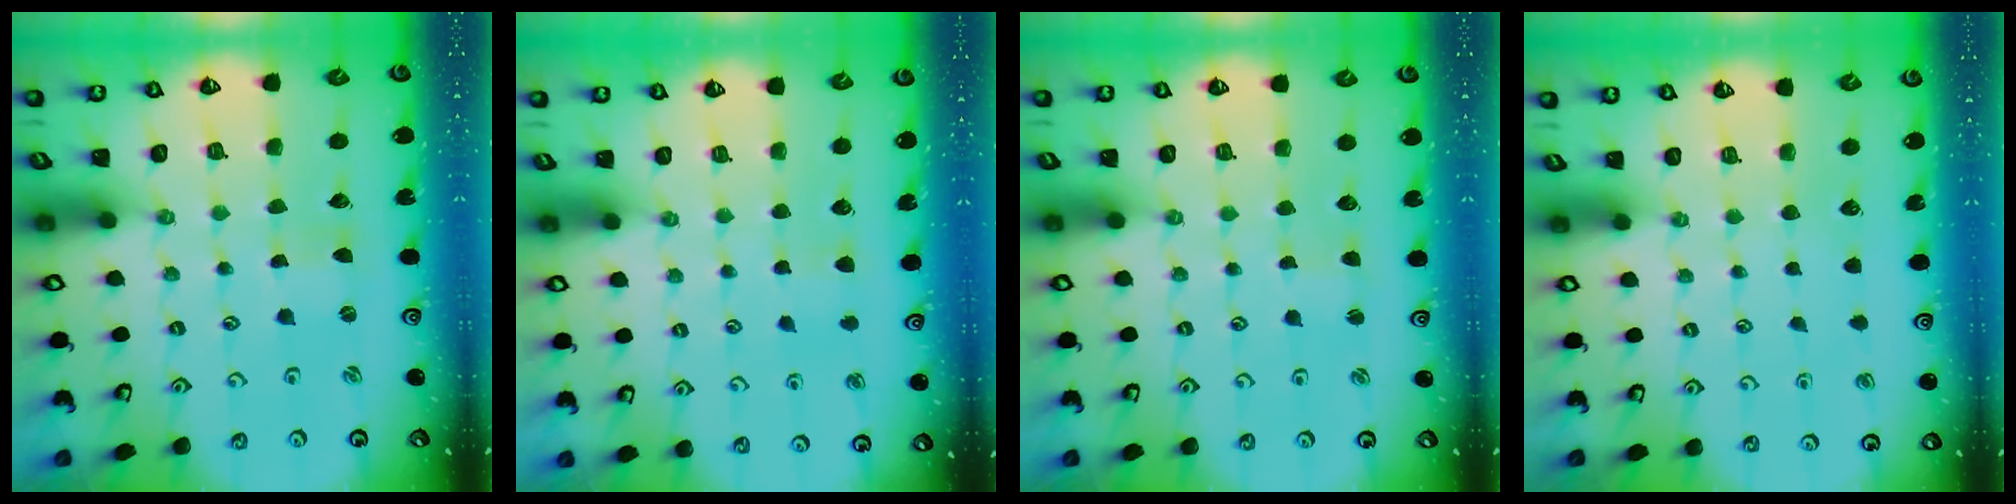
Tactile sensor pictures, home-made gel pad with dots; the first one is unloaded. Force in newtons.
{"total": 3.9, "press": 3.8, "slide": 0.7}
{"total": 1.5, "press": 1.5, "slide": 0.2}
{"total": 0.0}